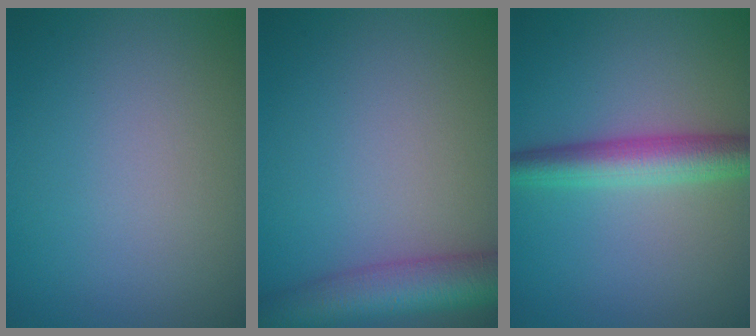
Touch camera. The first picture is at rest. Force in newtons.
{"total": 6.5, "press": 6.5, "slide": 0.3}
{"total": 4.6, "press": 4.5, "slide": 0.1}